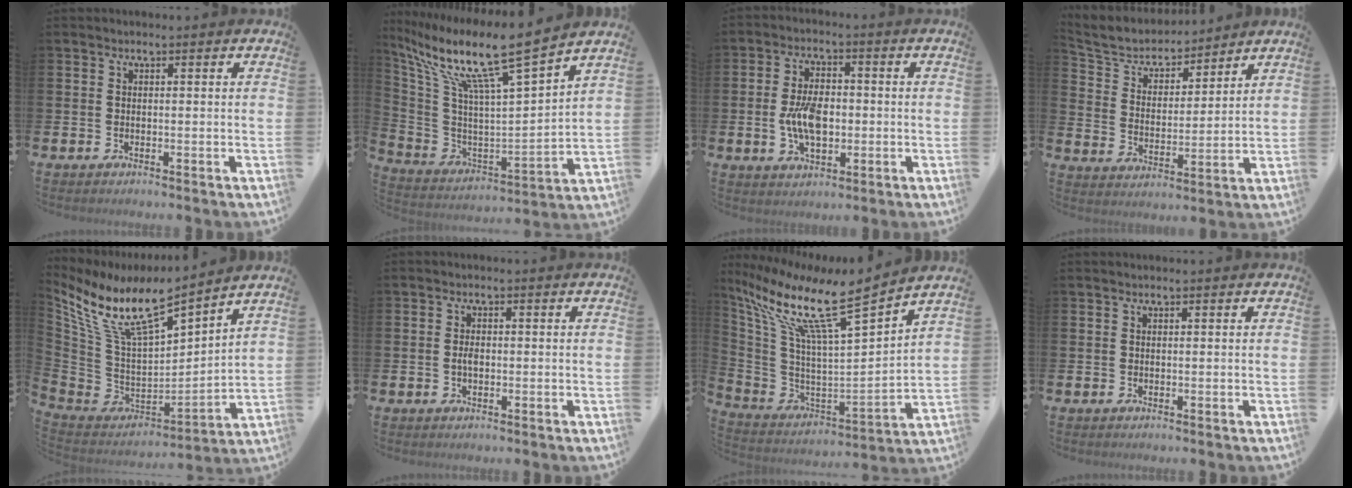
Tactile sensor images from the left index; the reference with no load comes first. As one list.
[{"total": 12.2, "force": [9.4, 0.7, 7.8], "torque": [-0.185, -0.062, 0.151]}, {"total": 6.4, "force": [-0.8, 3.7, 5.2], "torque": [-0.097, 0.000, -0.019]}, {"total": 6.3, "force": [5.9, 2.0, 0.9], "torque": [-0.053, -0.039, 0.101]}, {"total": 11.6, "force": [9.3, 2.5, 6.4], "torque": [-0.165, -0.064, 0.163]}, {"total": 1.4, "force": [-0.2, 0.9, 1.1], "torque": [-0.016, 0.003, -0.006]}, {"total": 12.2, "force": [9.2, 1.4, 7.9], "torque": [-0.186, -0.067, 0.148]}, {"total": 0.0}]